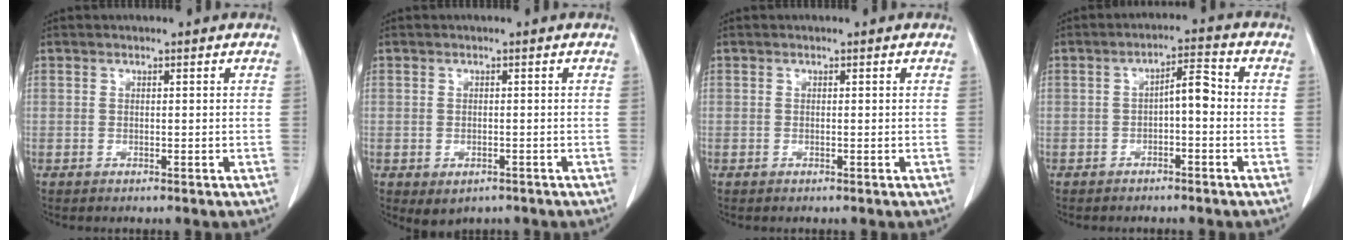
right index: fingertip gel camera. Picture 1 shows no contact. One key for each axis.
{"total": 2.4, "fx": -1.1, "fy": 1.6, "fz": 1.3, "tx": -0.017, "ty": -0.002, "tz": 0.000}
{"total": 0.0}
{"total": 4.0, "fx": -0.6, "fy": 1.2, "fz": 3.8, "tx": -0.060, "ty": 0.019, "tz": -0.010}